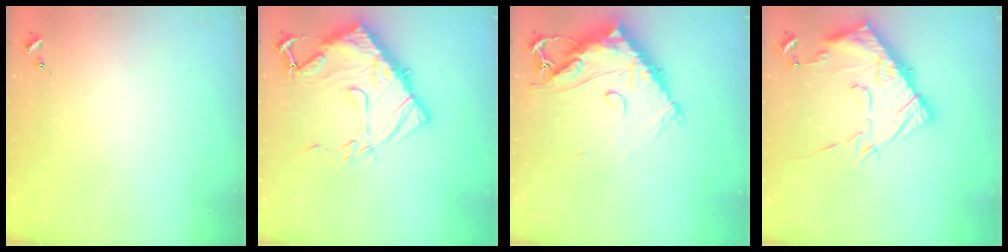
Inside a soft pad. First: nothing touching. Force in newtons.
{"total": 22.1, "press": 22.0, "slide": 2.0}
{"total": 14.9, "press": 14.8, "slide": 1.4}
{"total": 17.0, "press": 16.9, "slide": 1.5}